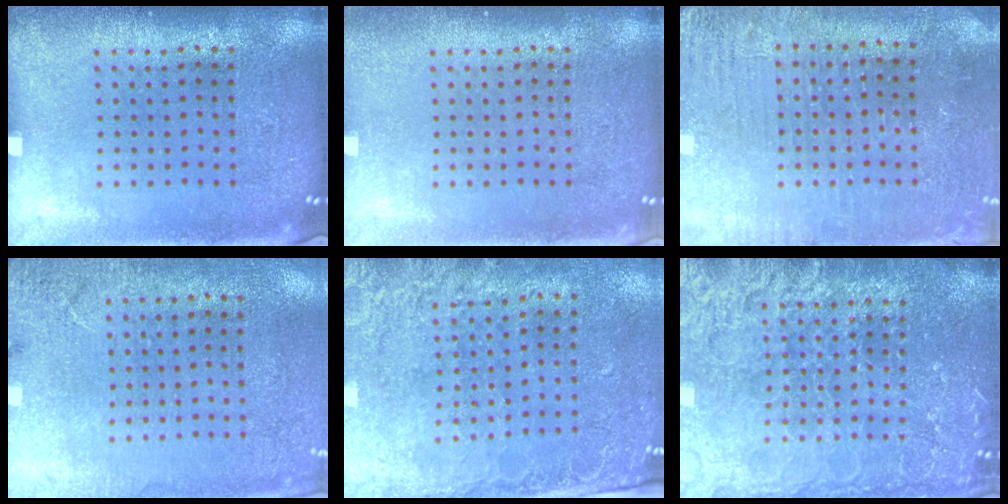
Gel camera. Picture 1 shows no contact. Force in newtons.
{"total": 0.6, "press": 0.6, "slide": 0.1}
{"total": 3.0, "press": 2.8, "slide": 1.0}
{"total": 2.7, "press": 2.2, "slide": 1.5}
{"total": 2.5, "press": 2.1, "slide": 1.4}
{"total": 6.9, "press": 6.8, "slide": 0.9}